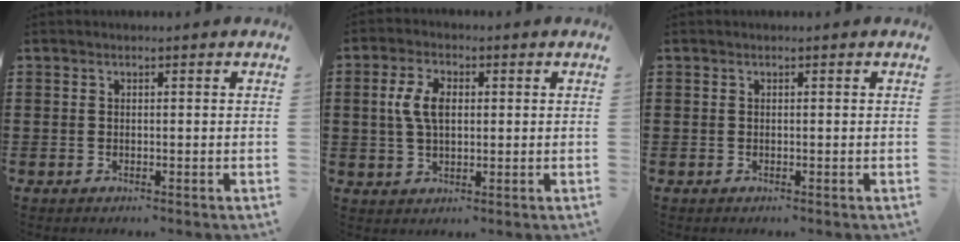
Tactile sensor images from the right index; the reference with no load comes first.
{"total": 5.6, "force": [0.8, 3.2, 4.5], "torque": [-0.104, 0.012, 0.009]}
{"total": 0.0}